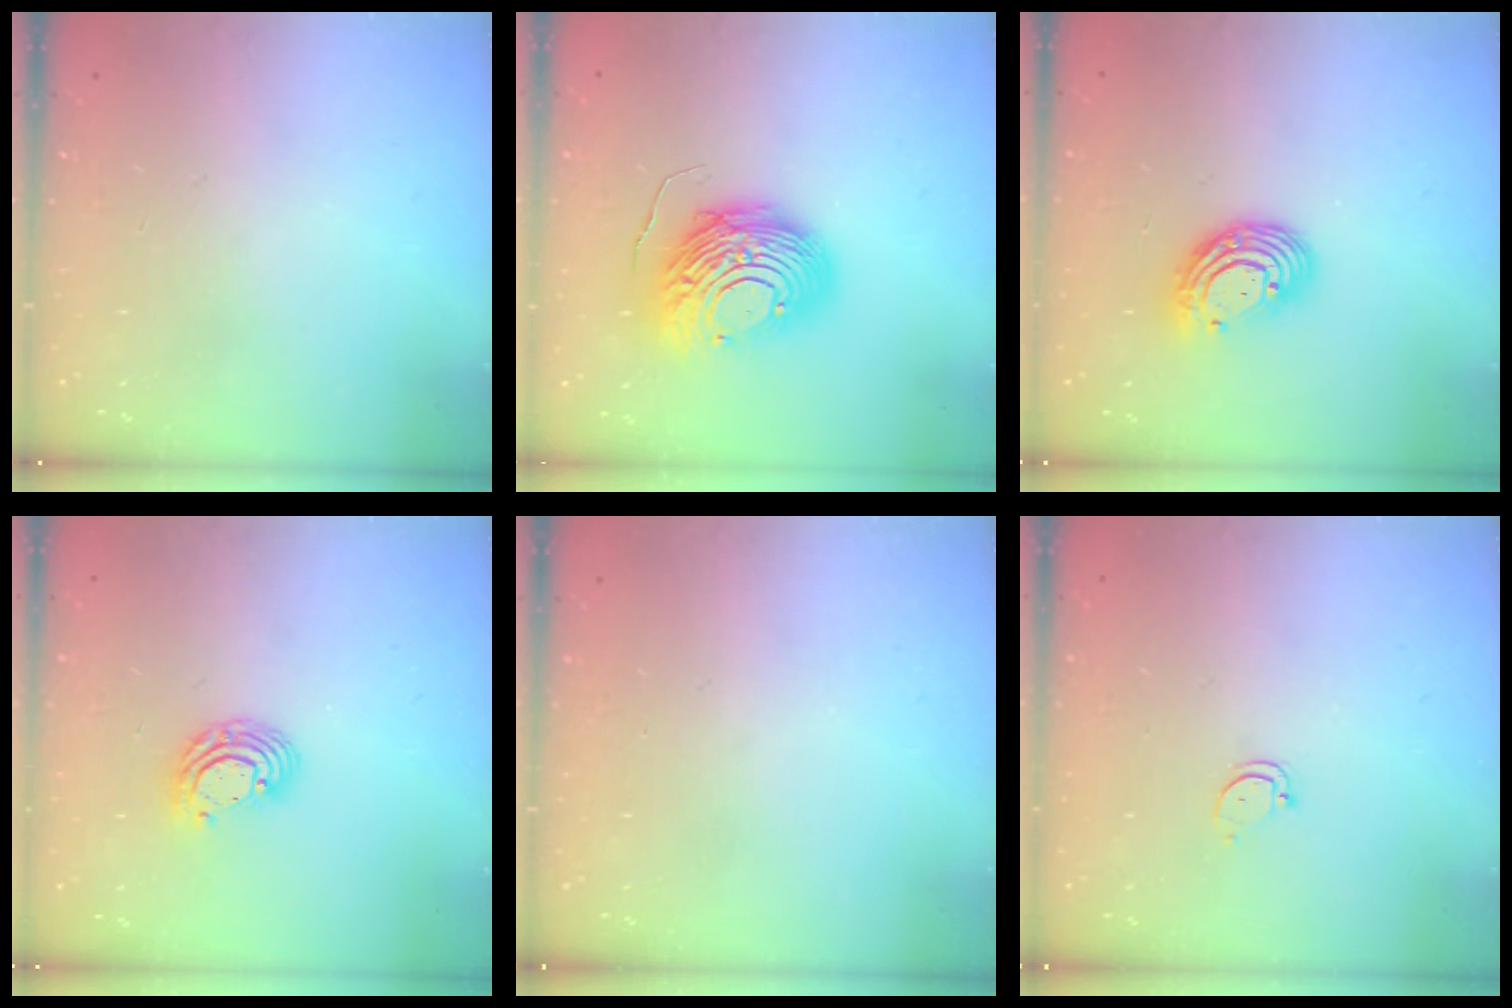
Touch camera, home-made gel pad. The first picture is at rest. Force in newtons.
{"total": 14.0, "press": 14.0, "slide": 1.3}
{"total": 10.5, "press": 10.4, "slide": 1.1}
{"total": 7.6, "press": 7.5, "slide": 1.2}
{"total": 0.0}
{"total": 2.9, "press": 2.9, "slide": 0.2}